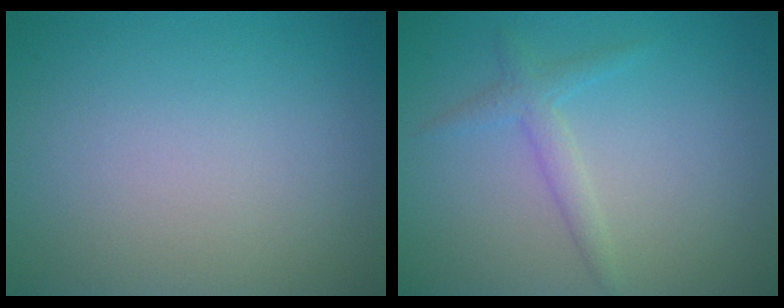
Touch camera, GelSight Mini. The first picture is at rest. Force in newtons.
{"total": 1.8, "press": 1.8, "slide": 0.0}